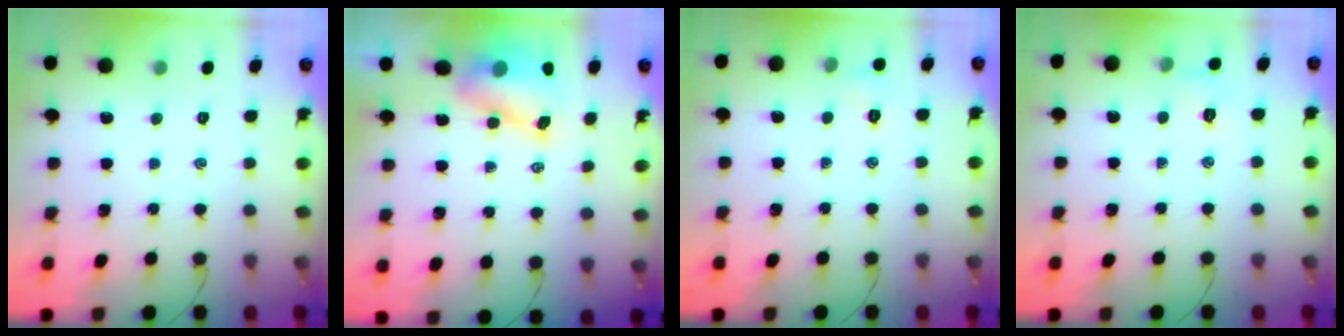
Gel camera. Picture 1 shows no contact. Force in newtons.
{"total": 7.8, "press": 7.7, "slide": 1.4}
{"total": 4.1, "press": 4.0, "slide": 1.1}
{"total": 5.2, "press": 5.0, "slide": 1.5}